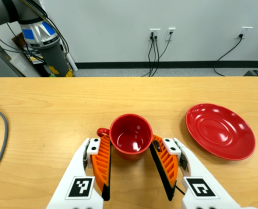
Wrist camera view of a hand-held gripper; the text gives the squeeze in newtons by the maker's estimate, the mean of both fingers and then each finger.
{"total": 2.7, "left": 2.4, "right": 2.9}